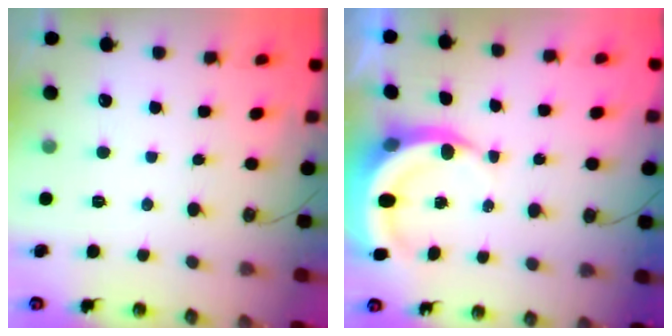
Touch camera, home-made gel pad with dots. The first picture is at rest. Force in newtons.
{"total": 7.3, "press": 7.2, "slide": 1.0}